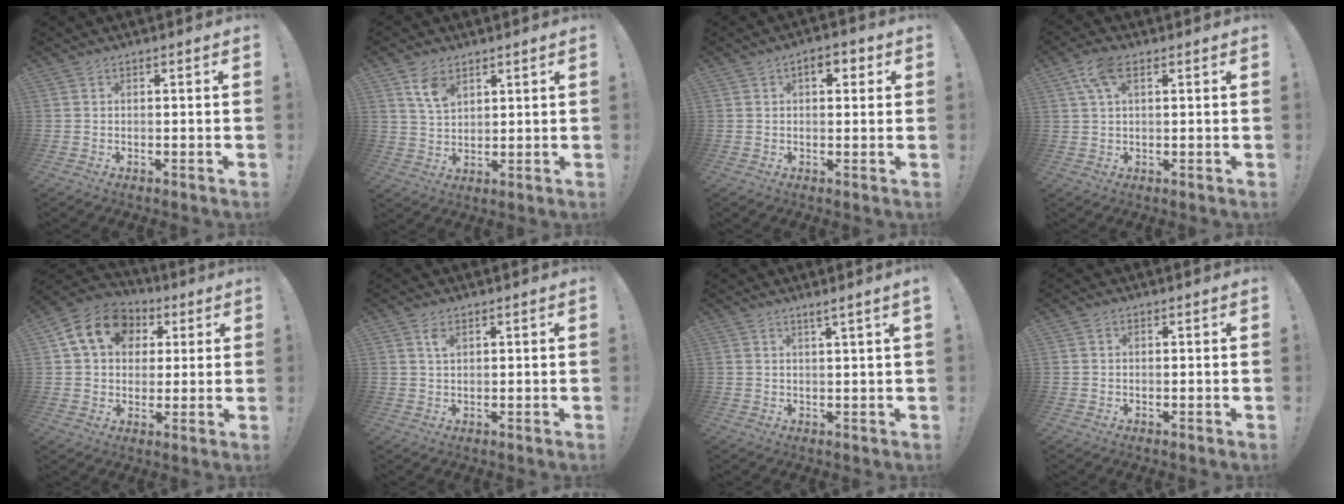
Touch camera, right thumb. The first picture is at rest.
{"total": 7.3, "force": [4.4, 4.5, 3.8], "torque": [-0.065, -0.016, 0.082]}
{"total": 4.6, "force": [1.4, 2.7, 3.5], "torque": [-0.032, -0.001, 0.017]}
{"total": 6.6, "force": [2.6, 3.1, 5.2], "torque": [-0.098, 0.005, 0.051]}
{"total": 15.4, "force": [5.1, 11.9, 8.3], "torque": [-0.121, -0.006, 0.099]}
{"total": 2.9, "force": [1.5, 1.4, 2.1], "torque": [-0.030, -0.004, 0.024]}
{"total": 2.6, "force": [1.6, -0.6, 1.9], "torque": [-0.031, -0.007, 0.025]}
{"total": 0.5, "force": [0.1, 0.5, 0.2], "torque": [-0.006, 0.003, 0.003]}